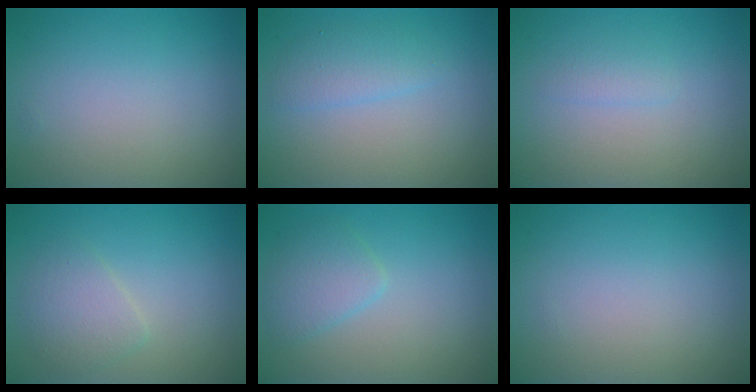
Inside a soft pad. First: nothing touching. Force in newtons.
{"total": 2.0, "press": 2.0, "slide": 0.1}
{"total": 1.0, "press": 1.0, "slide": 0.1}
{"total": 2.4, "press": 2.4, "slide": 0.1}
{"total": 2.4, "press": 2.4, "slide": 0.1}
{"total": 0.0}